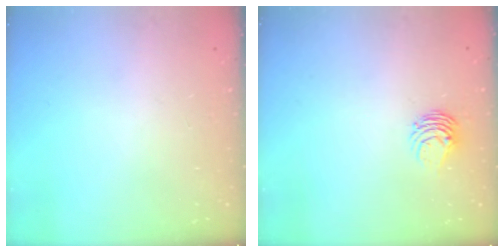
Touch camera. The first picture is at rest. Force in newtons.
{"total": 5.4, "press": 5.4, "slide": 0.4}